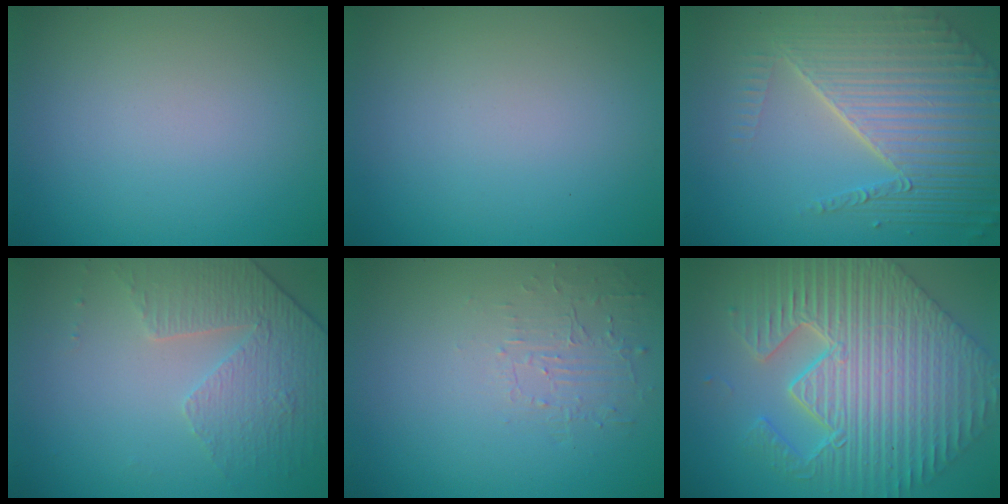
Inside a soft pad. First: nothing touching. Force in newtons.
{"total": 0.0}
{"total": 8.9, "press": 5.8, "slide": 6.7}
{"total": 4.7, "press": 3.2, "slide": 3.4}
{"total": 1.6, "press": 0.3, "slide": 1.6}
{"total": 9.5, "press": 7.4, "slide": 6.0}